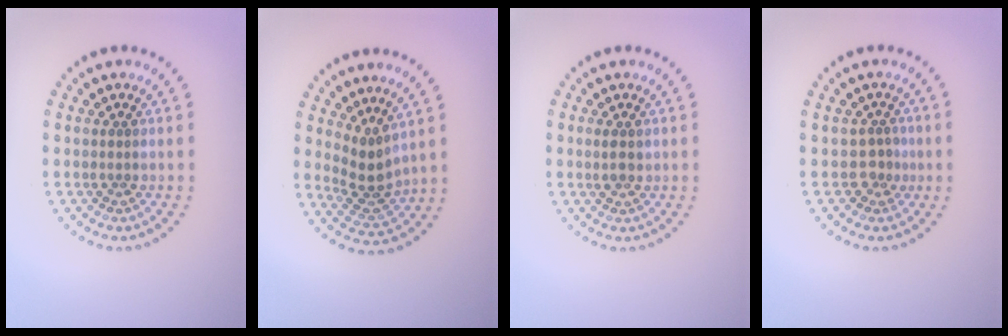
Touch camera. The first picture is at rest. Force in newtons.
{"total": 2.8, "press": 2.3, "slide": 1.6}
{"total": 1.3, "press": 1.3, "slide": 0.3}
{"total": 1.8, "press": 1.2, "slide": 1.3}